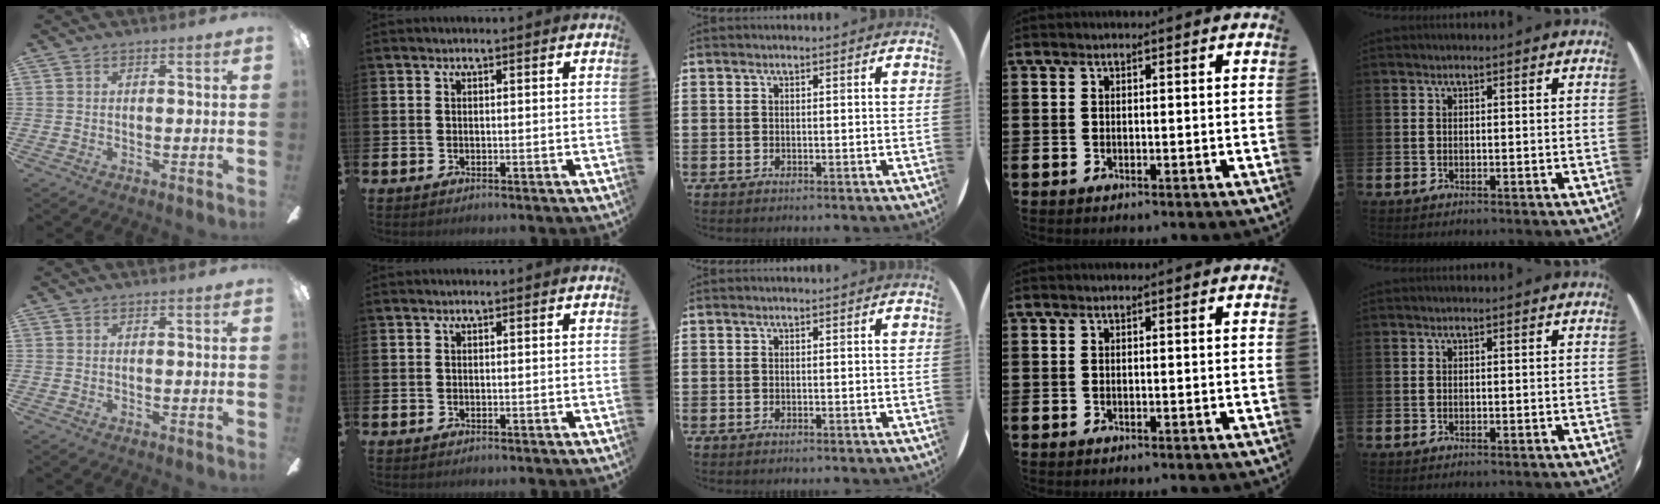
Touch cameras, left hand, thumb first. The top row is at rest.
{}